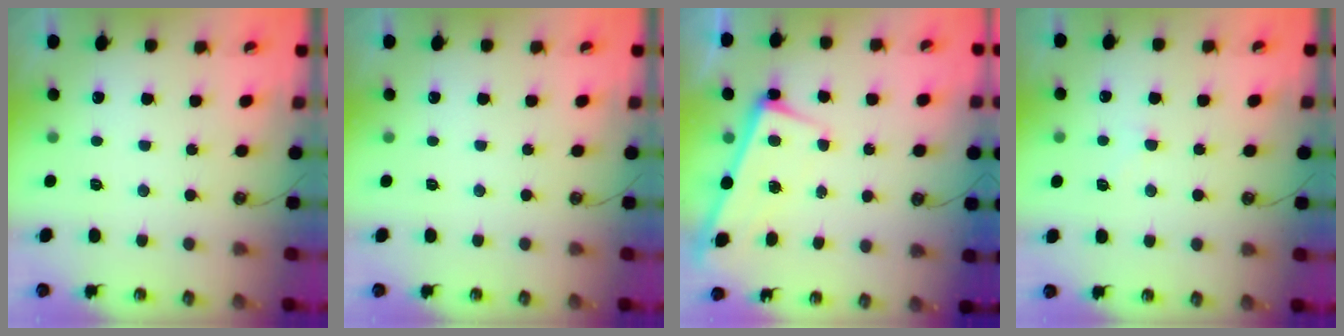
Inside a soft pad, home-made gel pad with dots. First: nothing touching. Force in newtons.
{"total": 0.0}
{"total": 2.8, "press": 2.7, "slide": 0.4}
{"total": 2.7, "press": 2.7, "slide": 0.5}